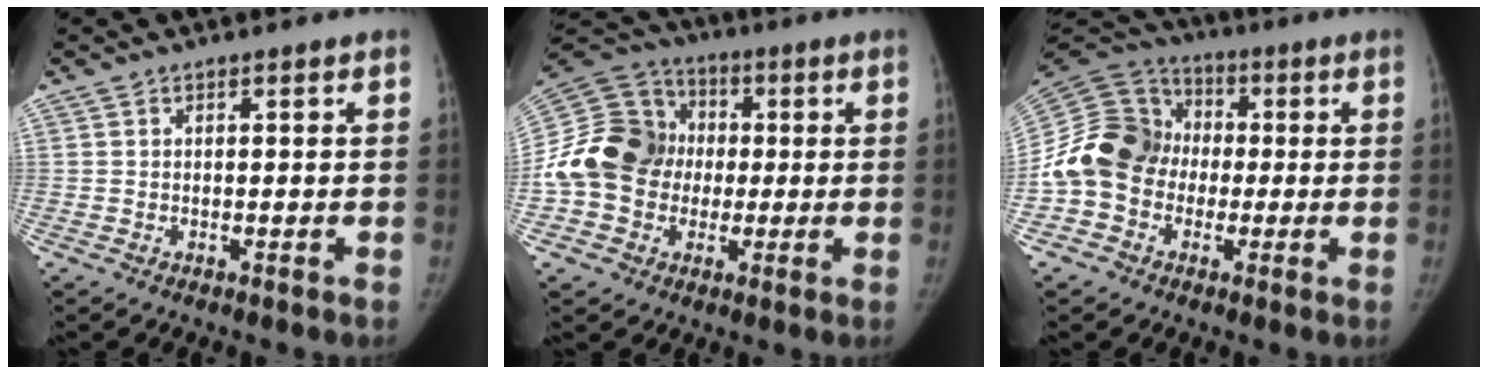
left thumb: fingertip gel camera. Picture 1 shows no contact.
{"total": 18.2, "force": [-1.1, 15.7, 9.1], "torque": [-0.182, 0.038, -0.024]}
{"total": 16.5, "force": [-2.1, 14.0, 8.5], "torque": [-0.167, 0.042, -0.048]}